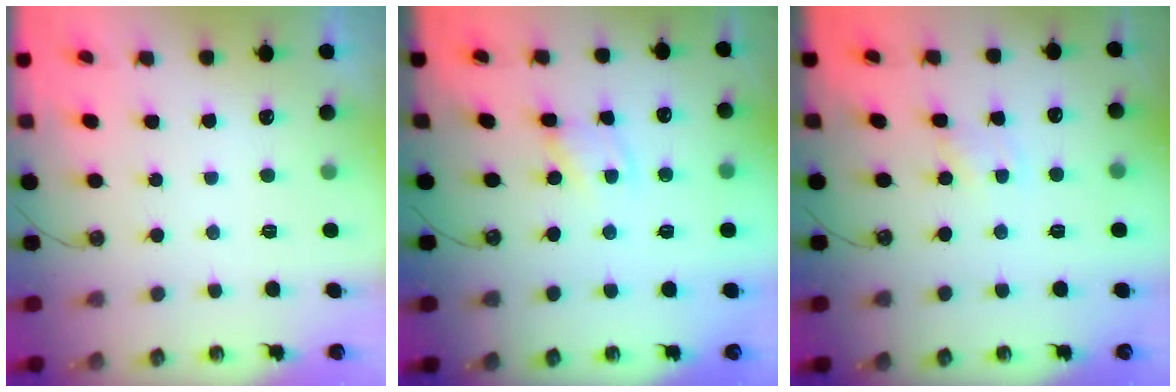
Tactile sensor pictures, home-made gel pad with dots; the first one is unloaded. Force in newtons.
{"total": 1.4, "press": 1.4, "slide": 0.1}
{"total": 0.6, "press": 0.6, "slide": 0.1}